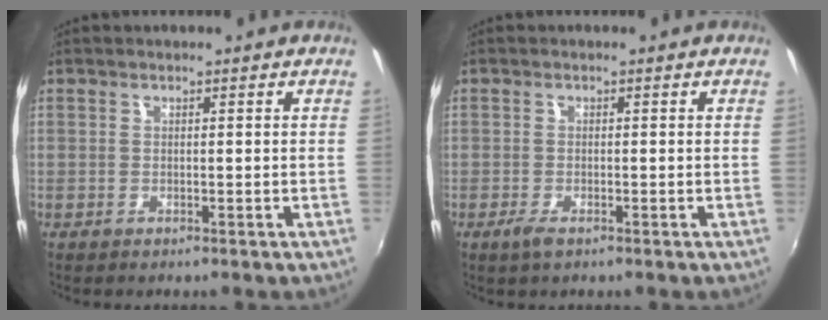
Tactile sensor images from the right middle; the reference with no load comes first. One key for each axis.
{"total": 2.0, "fx": -1.3, "fy": 0.7, "fz": 1.4, "tx": -0.030, "ty": -0.004, "tz": -0.024}